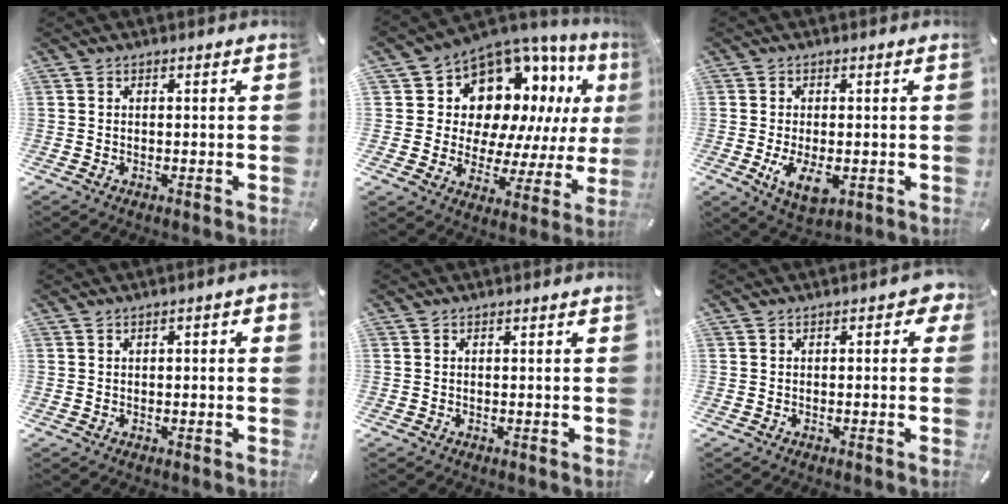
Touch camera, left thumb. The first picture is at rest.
{"total": 14.0, "force": [7.1, 10.7, 5.6], "torque": [-0.083, -0.080, 0.135]}
{"total": 6.8, "force": [-1.4, 3.6, 5.6], "torque": [-0.107, -0.013, -0.026]}
{"total": 1.4, "force": [0.2, 0.6, 1.2], "torque": [-0.022, 0.004, 0.001]}
{"total": 0.0}
{"total": 1.8, "force": [-0.2, 1.3, 1.3], "torque": [-0.017, 0.004, -0.006]}